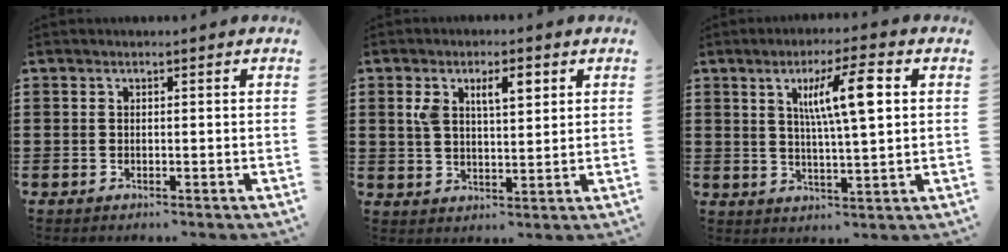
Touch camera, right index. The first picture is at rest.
{"total": 5.6, "force": [2.1, 2.5, 4.6], "torque": [-0.082, 0.004, 0.031]}
{"total": 8.8, "force": [2.7, 1.4, 8.3], "torque": [-0.157, 0.005, 0.038]}